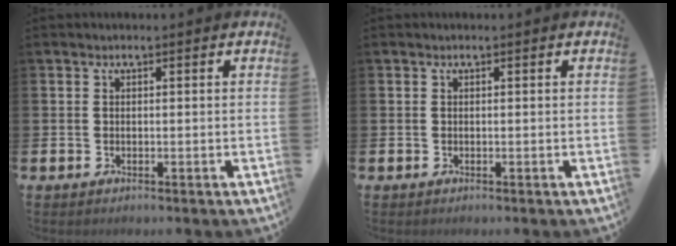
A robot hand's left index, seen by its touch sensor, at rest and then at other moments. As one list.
[{"total": 0.0}]